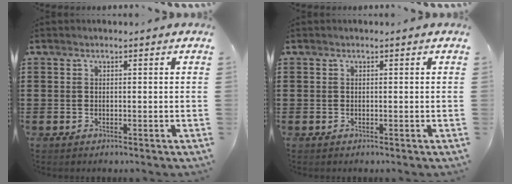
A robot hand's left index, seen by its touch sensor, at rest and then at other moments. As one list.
[{"total": 0.0}]